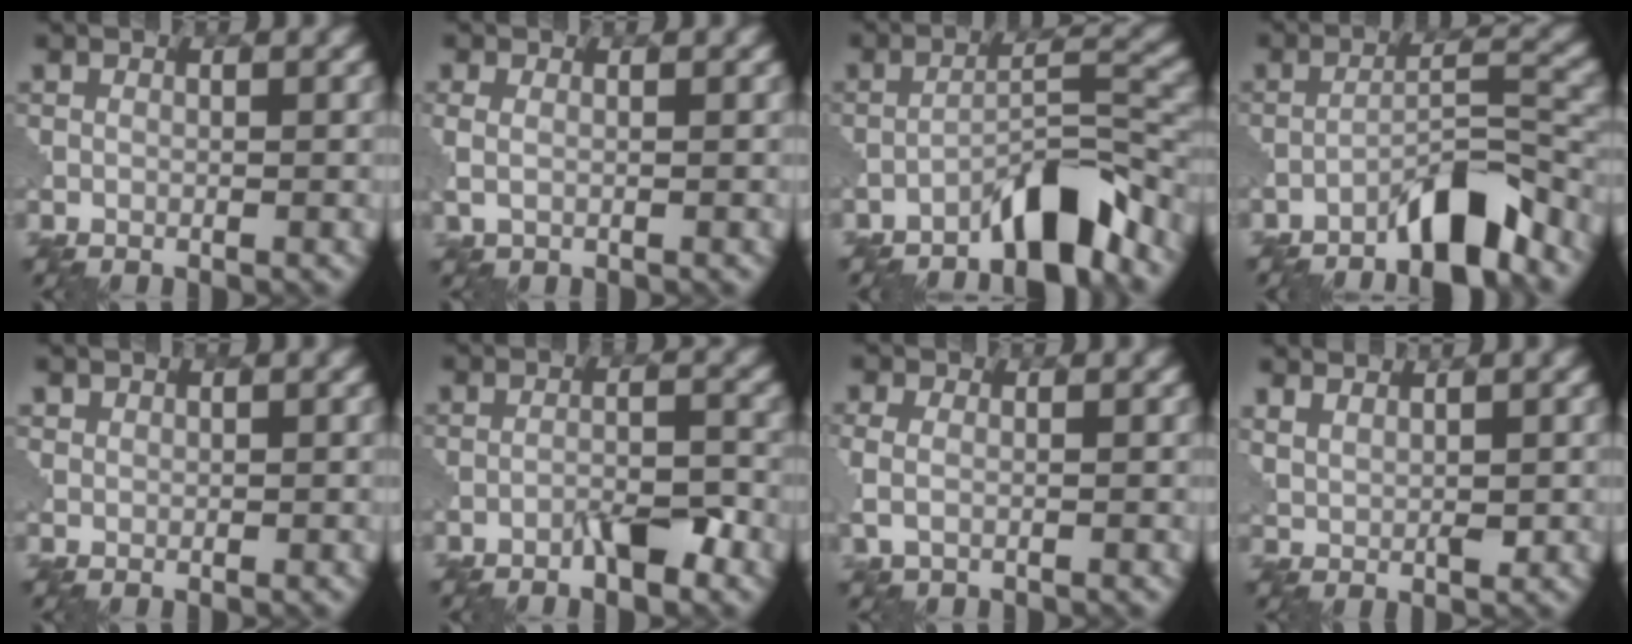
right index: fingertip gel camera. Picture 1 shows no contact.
{"total": 1.5, "force": [0.2, 0.8, 1.3], "torque": [-0.031, -0.001, 0.003]}
{"total": 5.9, "force": [-4.7, 0.9, 3.6], "torque": [-0.051, 0.017, -0.083]}
{"total": 5.9, "force": [-4.6, 0.9, 3.5], "torque": [-0.051, 0.016, -0.082]}
{"total": 0.9, "force": [0.6, 0.6, 0.2], "torque": [-0.002, 0.001, 0.013]}
{"total": 3.2, "force": [-2.0, 0.7, 2.3], "torque": [-0.041, 0.008, -0.038]}
{"total": 2.0, "force": [0.0, 1.3, 1.6], "torque": [-0.040, -0.001, -0.004]}
{"total": 2.6, "force": [1.9, 0.9, 1.5], "torque": [-0.033, 0.000, 0.041]}